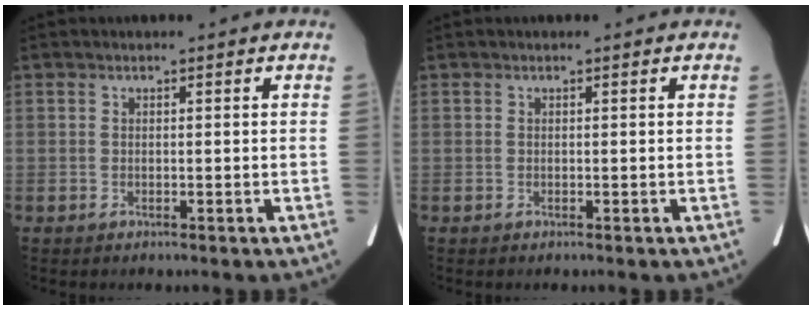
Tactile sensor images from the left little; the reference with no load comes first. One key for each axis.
{"total": 0.0}